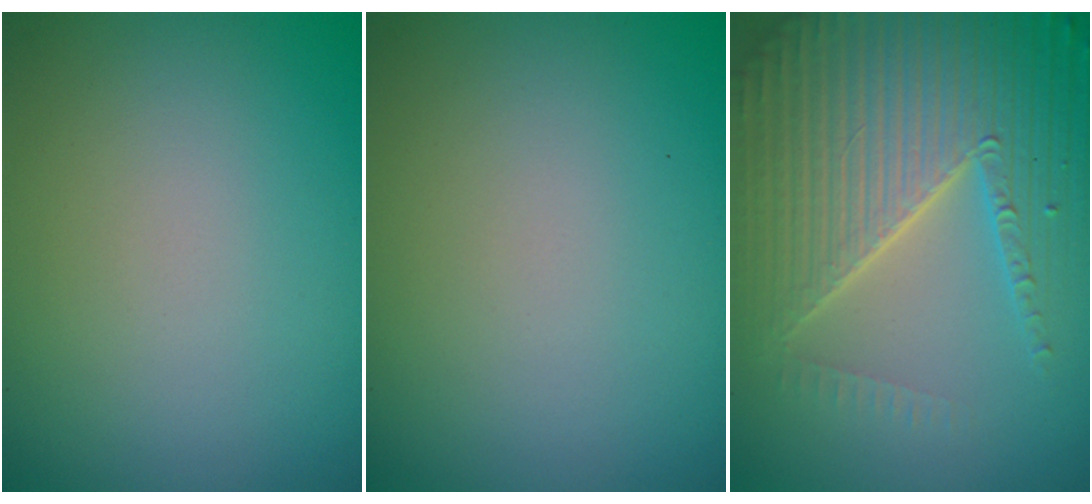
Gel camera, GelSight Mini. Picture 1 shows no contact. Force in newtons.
{"total": 0.0}
{"total": 6.9, "press": 6.7, "slide": 1.6}